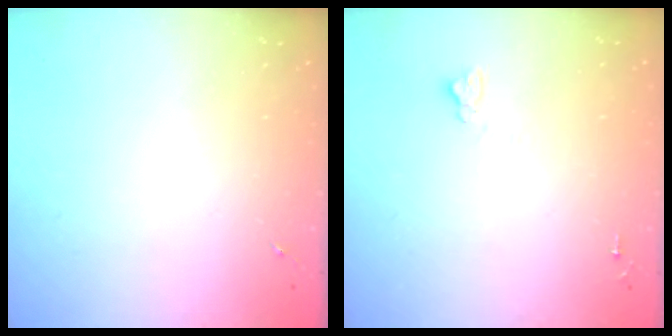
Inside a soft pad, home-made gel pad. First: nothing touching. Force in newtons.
{"total": 3.8, "press": 3.8, "slide": 0.3}